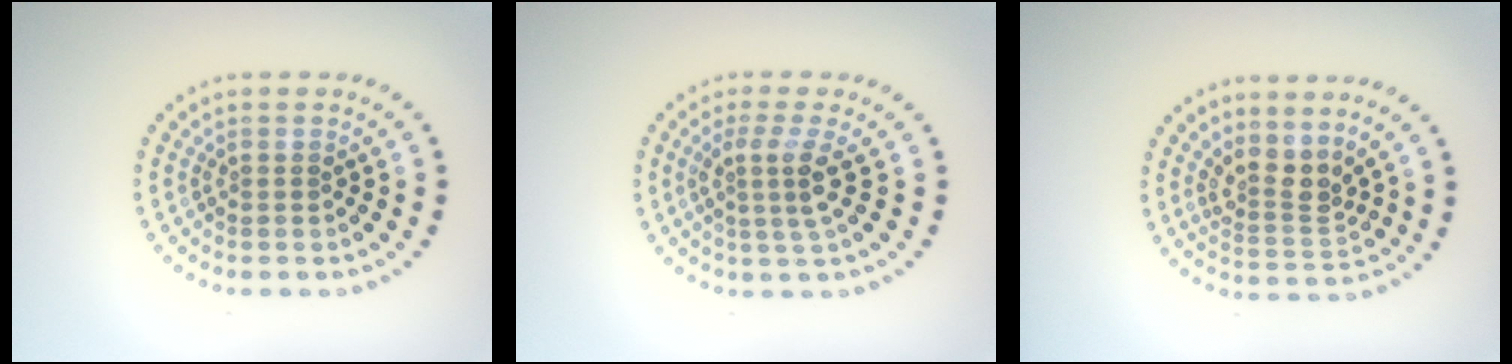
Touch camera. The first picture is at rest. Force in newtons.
{"total": 2.9, "press": 2.1, "slide": 2.0}
{"total": 2.9, "press": 2.1, "slide": 2.0}